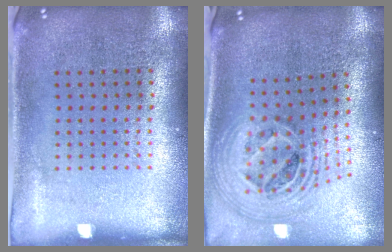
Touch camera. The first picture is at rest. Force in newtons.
{"total": 2.6, "press": 1.9, "slide": 1.8}